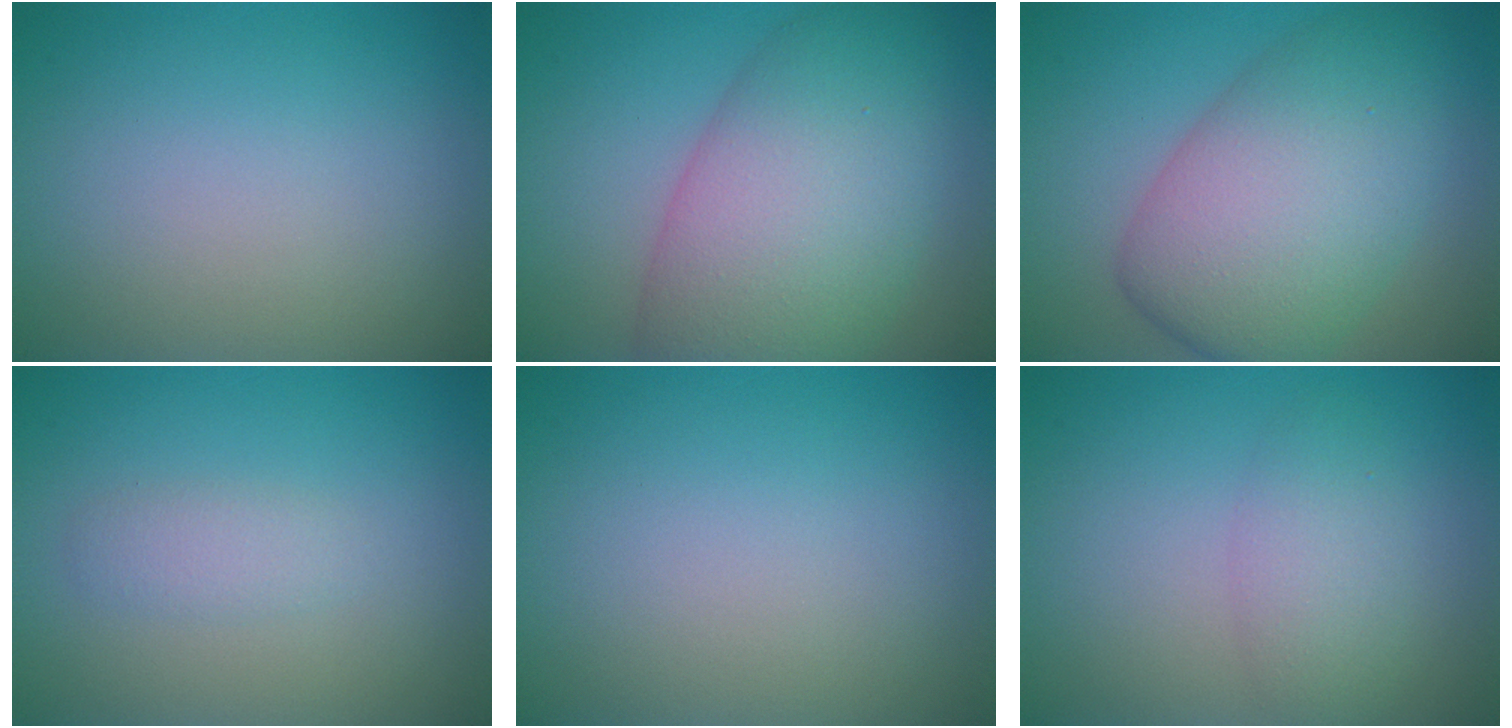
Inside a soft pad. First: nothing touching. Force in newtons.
{"total": 10.5, "press": 10.5, "slide": 0.4}
{"total": 9.8, "press": 9.8, "slide": 0.2}
{"total": 1.5, "press": 1.5, "slide": 0.0}
{"total": 0.0}
{"total": 2.7, "press": 2.7, "slide": 0.1}